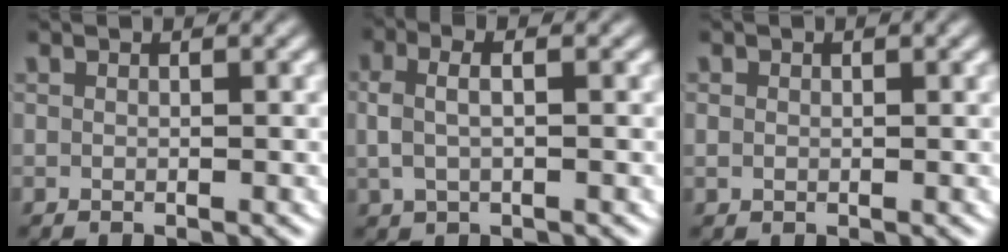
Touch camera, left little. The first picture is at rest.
{"total": 3.2, "force": [0.3, 1.7, 2.6], "torque": [-0.057, 0.003, 0.007]}
{"total": 0.9, "force": [0.0, 0.8, 0.5], "torque": [-0.010, -0.005, 0.004]}